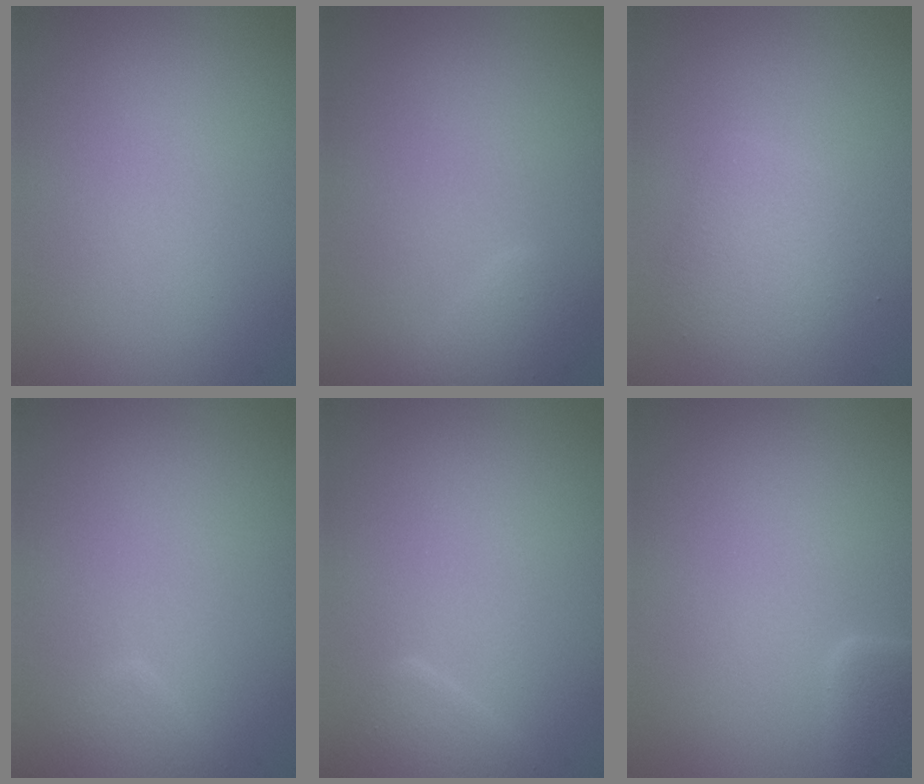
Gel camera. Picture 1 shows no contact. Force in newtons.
{"total": 1.4, "press": 1.4, "slide": 0.1}
{"total": 2.7, "press": 2.7, "slide": 0.1}
{"total": 1.8, "press": 1.8, "slide": 0.1}
{"total": 2.2, "press": 2.2, "slide": 0.2}
{"total": 2.5, "press": 2.5, "slide": 0.2}